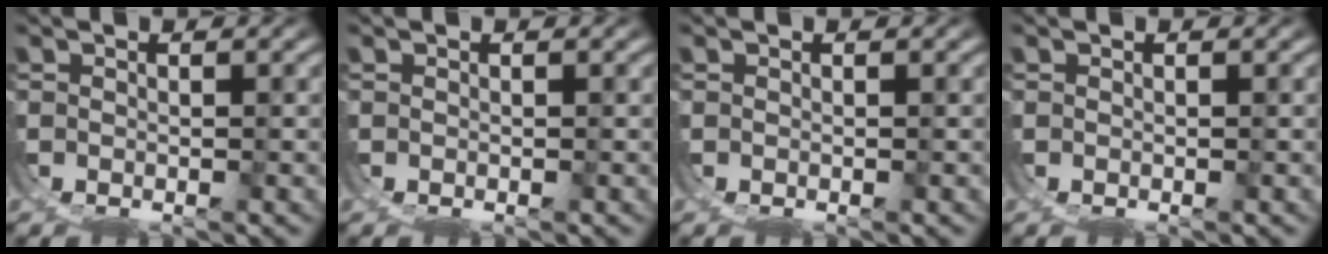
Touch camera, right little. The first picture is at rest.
{"total": 0.0}
{"total": 0.0}
{"total": 0.0}